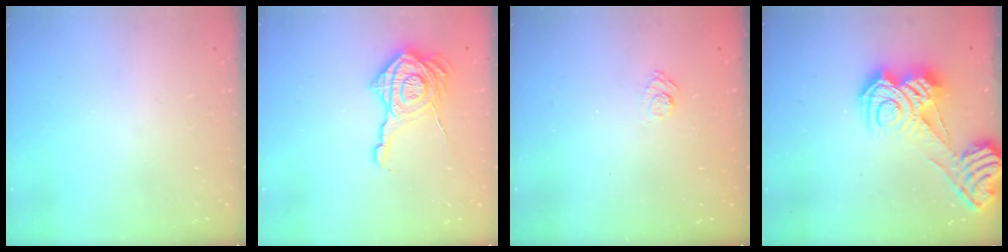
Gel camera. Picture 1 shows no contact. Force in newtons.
{"total": 17.6, "press": 17.5, "slide": 1.1}
{"total": 3.1, "press": 2.8, "slide": 1.3}
{"total": 12.3, "press": 12.2, "slide": 1.2}